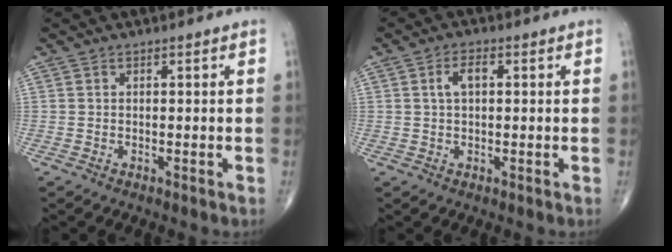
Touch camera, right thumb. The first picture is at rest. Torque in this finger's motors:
{"motor_torque": [0.05, 0.05, -0.10, 0.14, 0.08]}